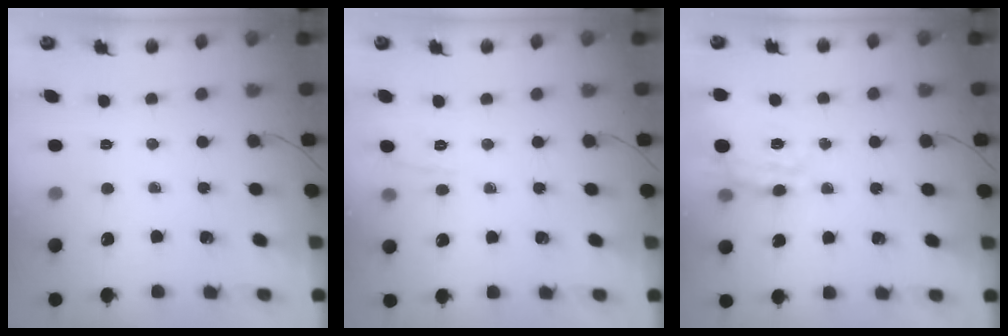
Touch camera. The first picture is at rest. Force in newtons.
{"total": 1.7, "press": 0.1, "slide": 1.7}
{"total": 15.8, "press": 15.8, "slide": 0.5}